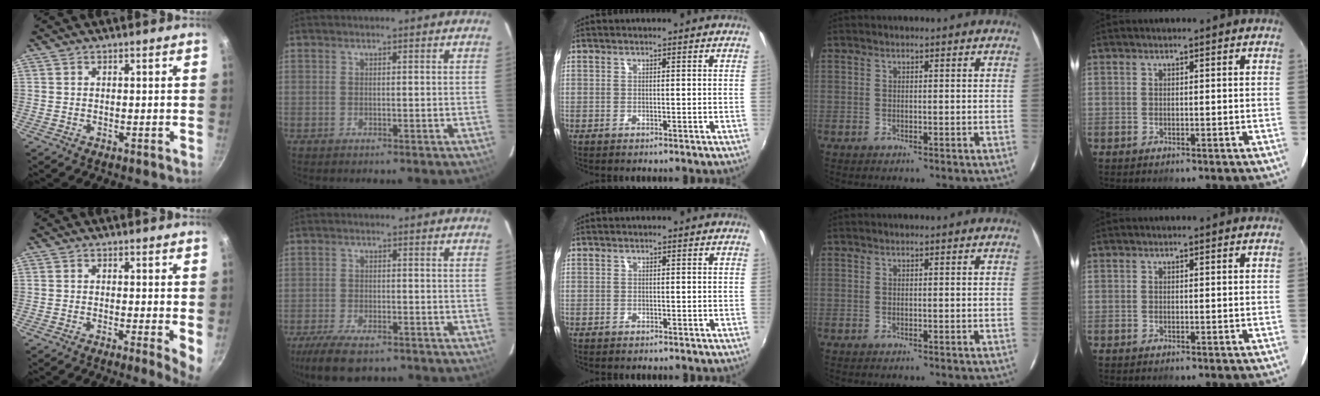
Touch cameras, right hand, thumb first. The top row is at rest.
{"thumb": {"total": 4.0, "force": [-0.3, 0.8, 3.9], "torque": [-0.050, -0.009, -0.007]}, "index": {"total": 10.2, "force": [-7.6, 3.6, 5.6], "torque": [-0.138, -0.025, -0.133]}, "middle": {"total": 0.9, "force": [-0.7, 0.7, -0.1], "torque": [-0.003, 0.001, -0.011]}}